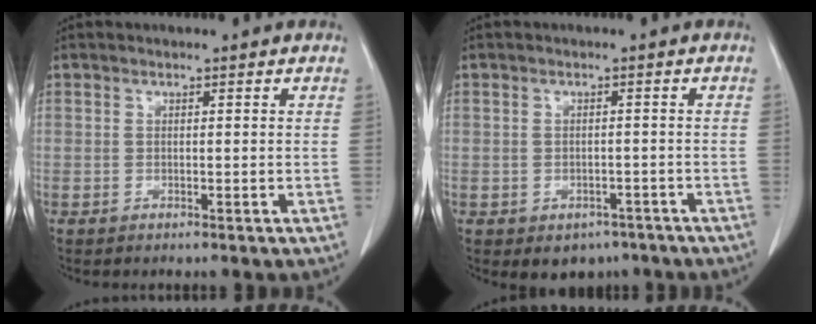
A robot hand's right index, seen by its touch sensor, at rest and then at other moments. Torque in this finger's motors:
{"motor_torque": [-0.80, -0.24, -0.32, -0.10]}